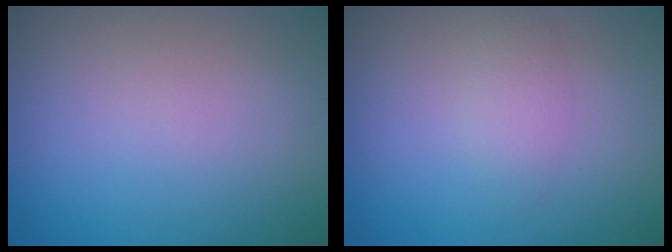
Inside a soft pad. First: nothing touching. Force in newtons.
{"total": 1.4, "press": 1.4, "slide": 0.0}